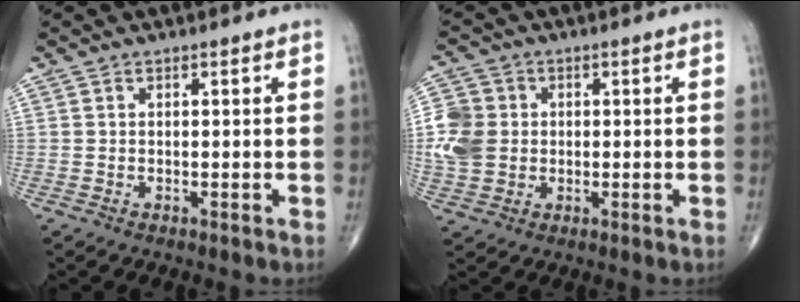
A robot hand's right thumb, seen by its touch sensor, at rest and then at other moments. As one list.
[{"total": 8.5, "force": [0.1, 7.3, 4.3], "torque": [-0.081, 0.004, 0.000]}]